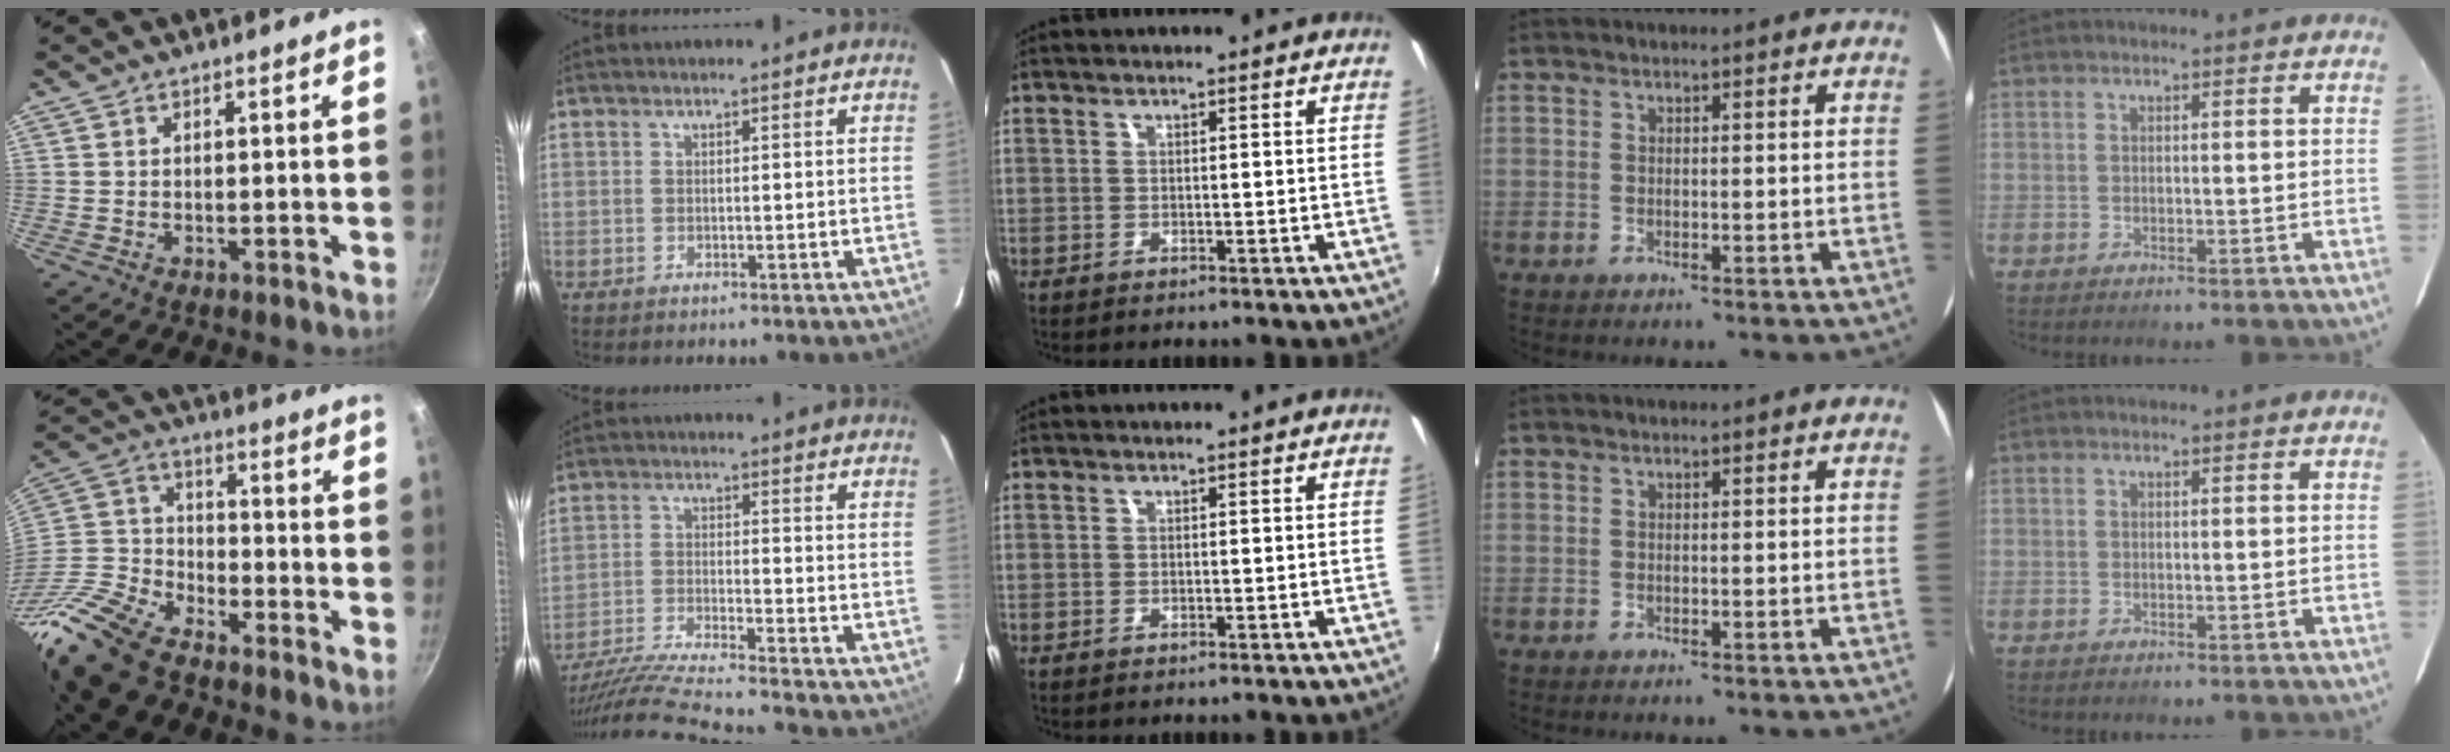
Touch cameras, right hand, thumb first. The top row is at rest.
{"thumb": {"total": 17.1, "force": [-13.0, 7.5, 8.1], "torque": [-0.161, 0.069, -0.270]}, "index": {"total": 18.0, "force": [-16.3, -1.0, 7.5], "torque": [-0.160, -0.038, -0.284]}}